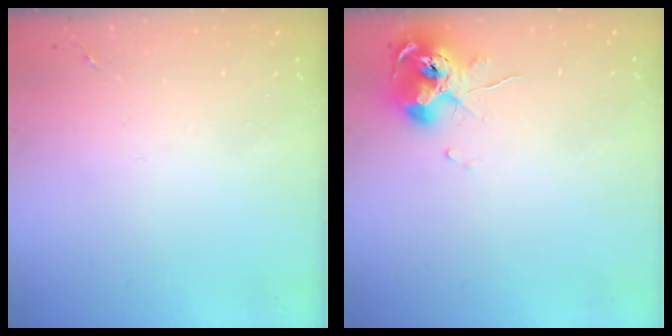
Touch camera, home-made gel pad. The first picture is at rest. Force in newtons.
{"total": 10.3, "press": 10.2, "slide": 1.5}